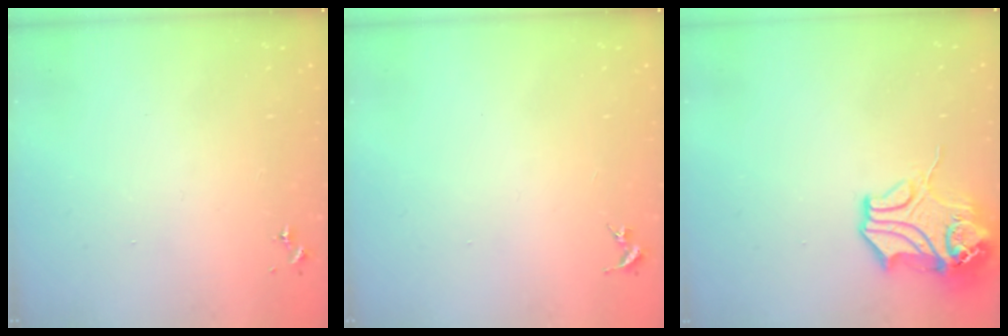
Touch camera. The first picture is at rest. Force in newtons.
{"total": 0.0}
{"total": 13.8, "press": 13.7, "slide": 2.0}